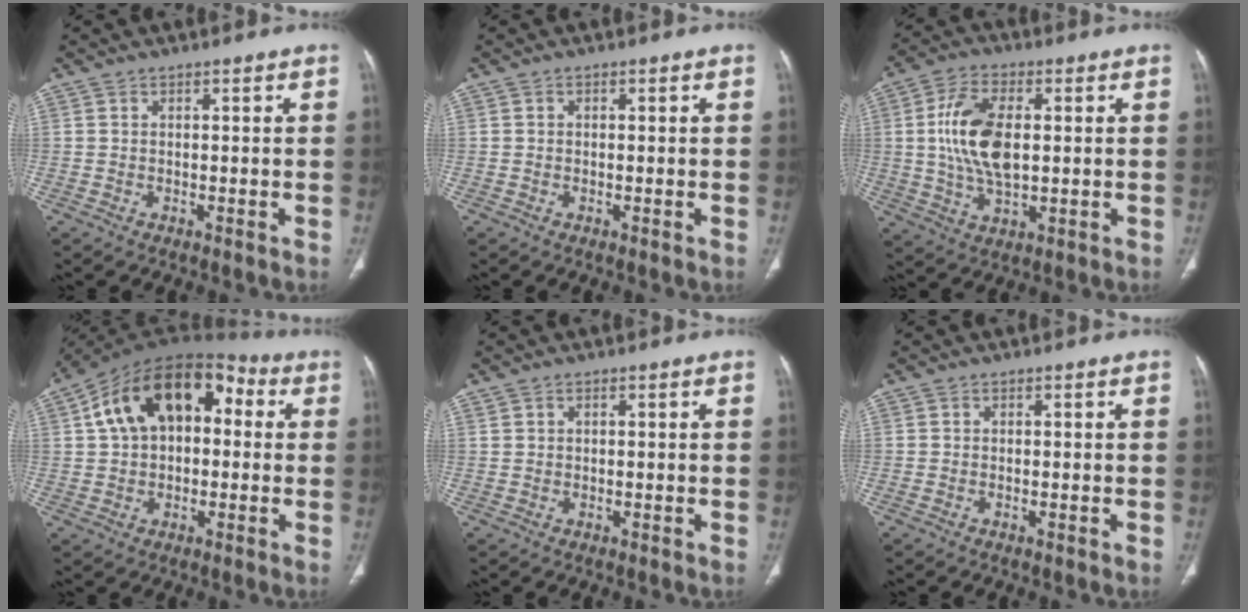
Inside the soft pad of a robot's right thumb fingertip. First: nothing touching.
{"total": 0.0}
{"total": 12.7, "force": [1.2, 6.8, 10.7], "torque": [-0.208, 0.001, 0.026]}
{"total": 17.9, "force": [3.6, 11.3, 13.5], "torque": [-0.200, 0.044, 0.047]}
{"total": 0.6, "force": [0.3, 0.5, 0.2], "torque": [-0.001, 0.000, 0.007]}
{"total": 0.6, "force": [-0.2, 0.2, 0.5], "torque": [-0.012, -0.002, -0.004]}